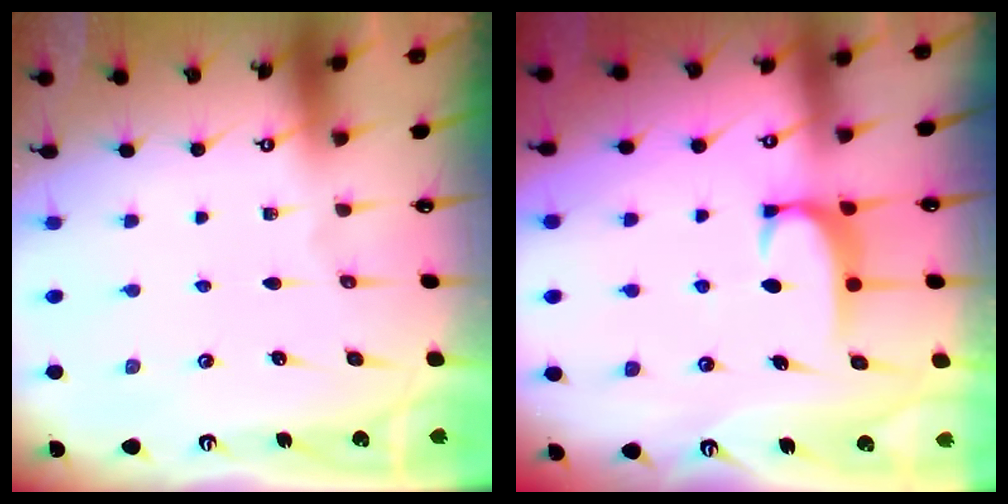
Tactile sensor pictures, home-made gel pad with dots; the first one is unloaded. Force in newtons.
{"total": 1.9, "press": 1.9, "slide": 0.5}